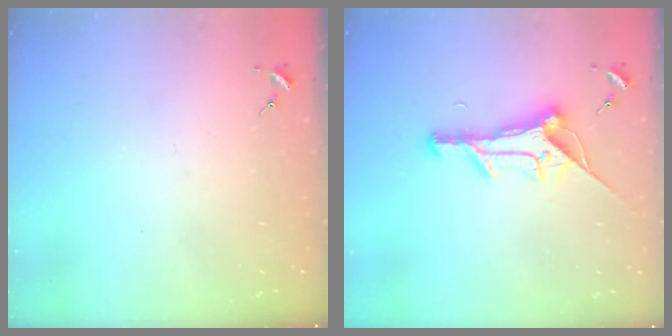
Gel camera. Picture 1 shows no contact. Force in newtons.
{"total": 15.9, "press": 15.9, "slide": 0.7}